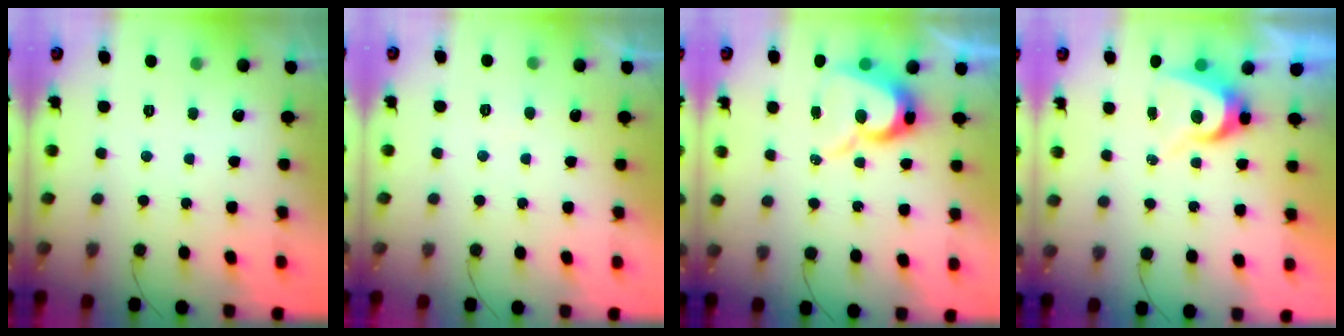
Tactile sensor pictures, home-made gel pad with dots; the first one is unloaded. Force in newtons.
{"total": 3.8, "press": 3.8, "slide": 0.3}
{"total": 11.4, "press": 11.4, "slide": 1.1}
{"total": 7.1, "press": 7.1, "slide": 0.1}